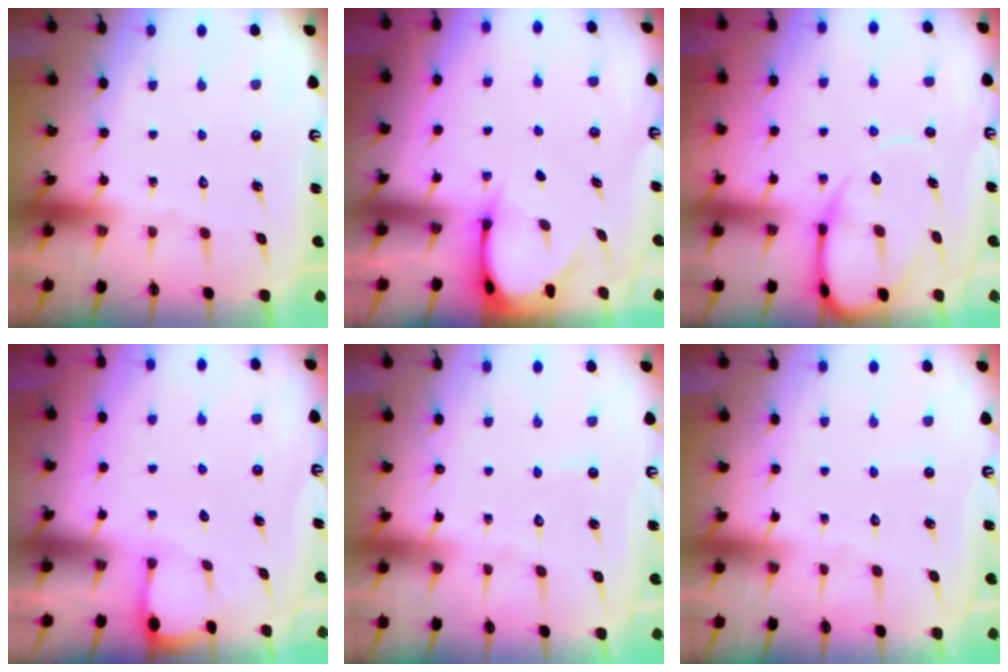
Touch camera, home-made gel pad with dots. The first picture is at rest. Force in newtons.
{"total": 3.7, "press": 3.7, "slide": 0.3}
{"total": 9.8, "press": 9.7, "slide": 1.1}
{"total": 2.0, "press": 2.0, "slide": 0.2}
{"total": 2.8, "press": 2.8, "slide": 0.3}
{"total": 2.9, "press": 2.9, "slide": 0.3}